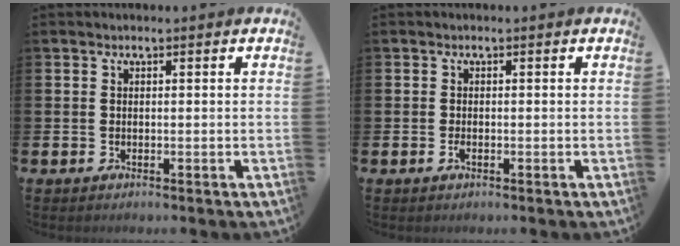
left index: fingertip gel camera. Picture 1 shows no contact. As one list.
[{"total": 1.0, "force": [-0.4, 0.4, 0.9], "torque": [-0.023, 0.001, -0.006]}]